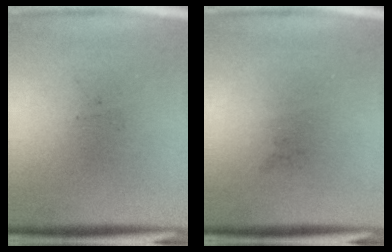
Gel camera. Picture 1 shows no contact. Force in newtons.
{"total": 0.0}